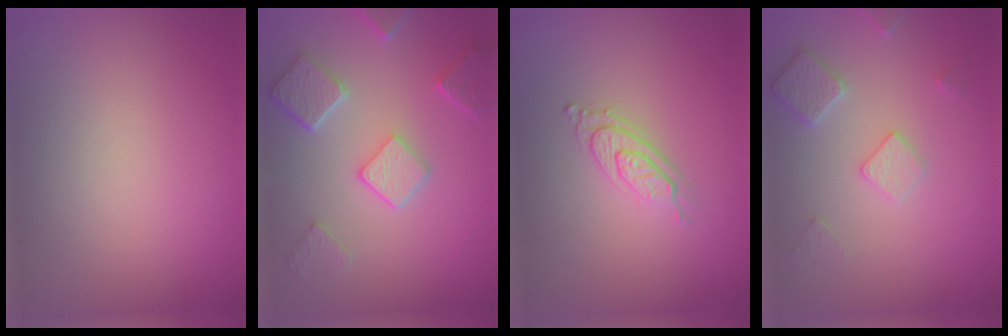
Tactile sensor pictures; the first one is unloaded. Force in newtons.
{"total": 5.0, "press": 3.9, "slide": 3.1}
{"total": 2.7, "press": 2.0, "slide": 1.9}
{"total": 2.9, "press": 2.9, "slide": 0.4}